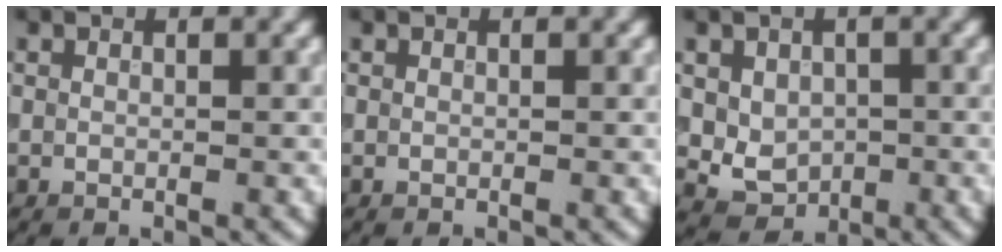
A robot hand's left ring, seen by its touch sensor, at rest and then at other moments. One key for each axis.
{"total": 0.0}
{"total": 3.8, "fx": 0.1, "fy": 3.1, "fz": 2.1, "tx": -0.030, "ty": -0.007, "tz": 0.012}